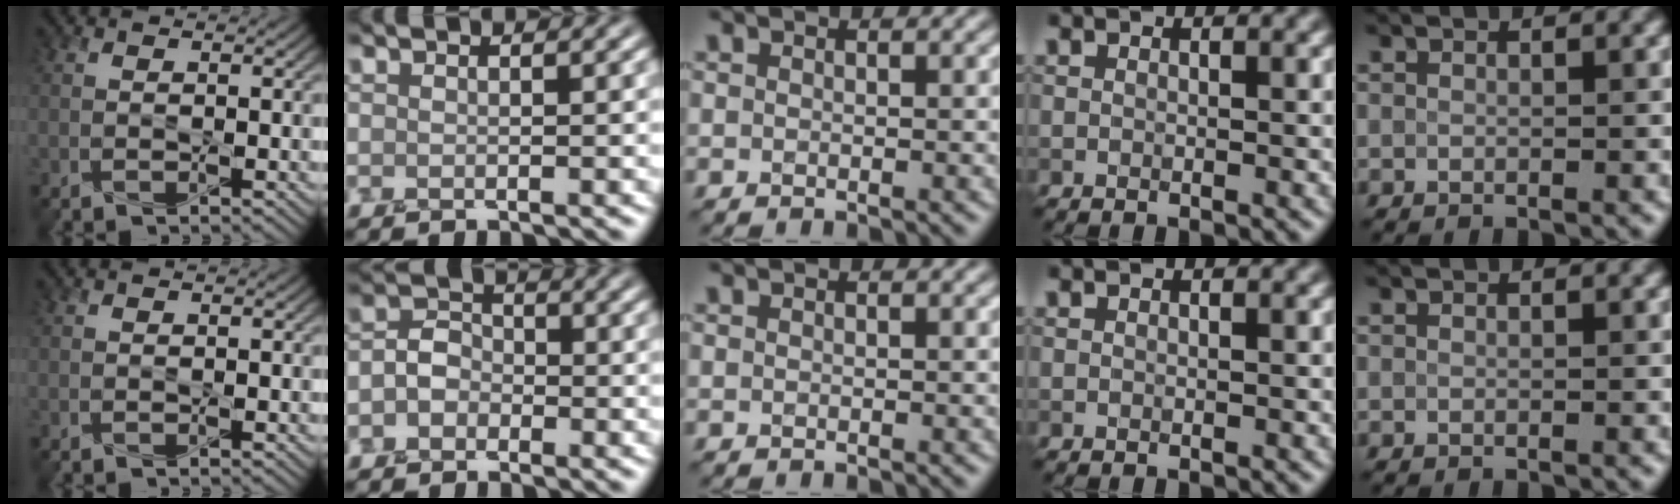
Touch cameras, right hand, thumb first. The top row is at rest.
{"index": {"total": 2.4, "force": [-0.9, 1.9, 1.2], "torque": [-0.020, 0.006, -0.025]}}